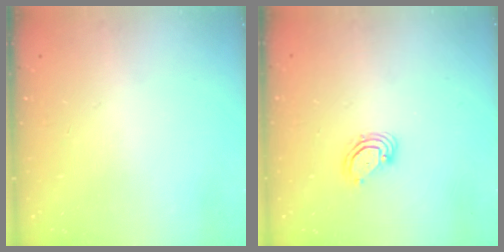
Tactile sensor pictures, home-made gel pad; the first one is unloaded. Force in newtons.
{"total": 4.4, "press": 4.4, "slide": 0.4}